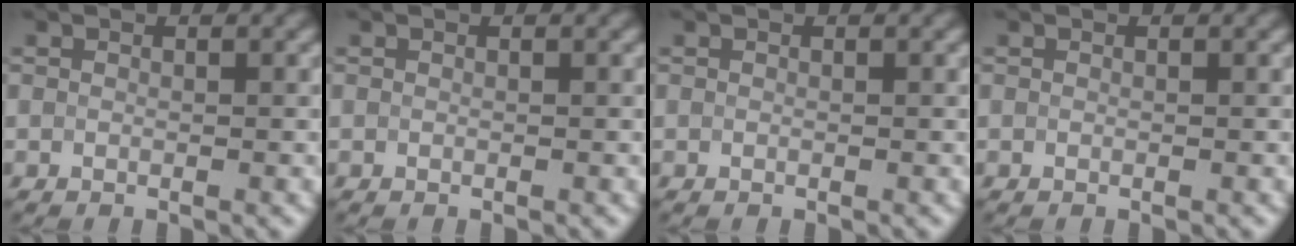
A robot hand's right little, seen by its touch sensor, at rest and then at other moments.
{"total": 0.0}
{"total": 0.0}
{"total": 0.0}